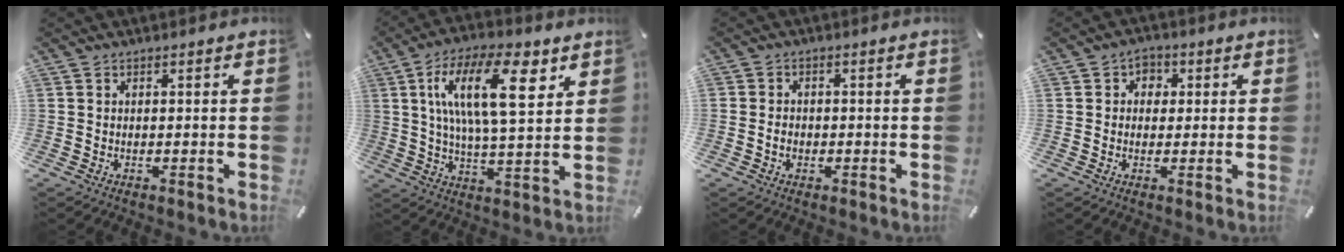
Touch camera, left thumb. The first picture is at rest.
{"total": 17.9, "force": [6.8, 7.1, 15.0], "torque": [-0.269, -0.002, 0.107]}
{"total": 2.5, "force": [-0.7, 2.0, 1.4], "torque": [-0.026, 0.006, -0.014]}
{"total": 3.2, "force": [0.3, 2.8, 1.4], "torque": [-0.014, 0.004, -0.001]}